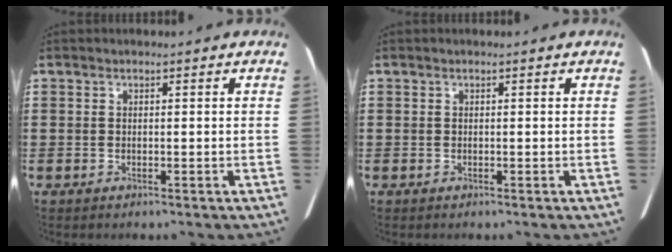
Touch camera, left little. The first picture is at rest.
{"total": 0.0}